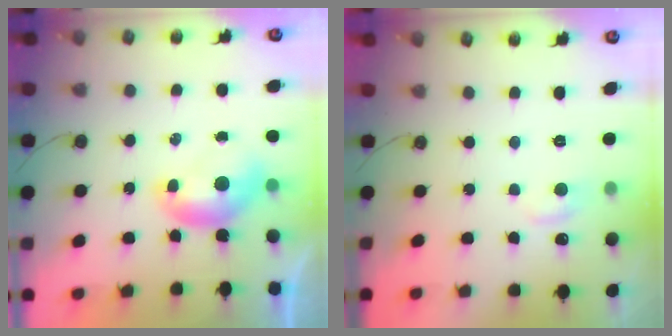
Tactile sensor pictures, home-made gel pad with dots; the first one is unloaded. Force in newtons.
{"total": 0.9, "press": 0.5, "slide": 0.8}